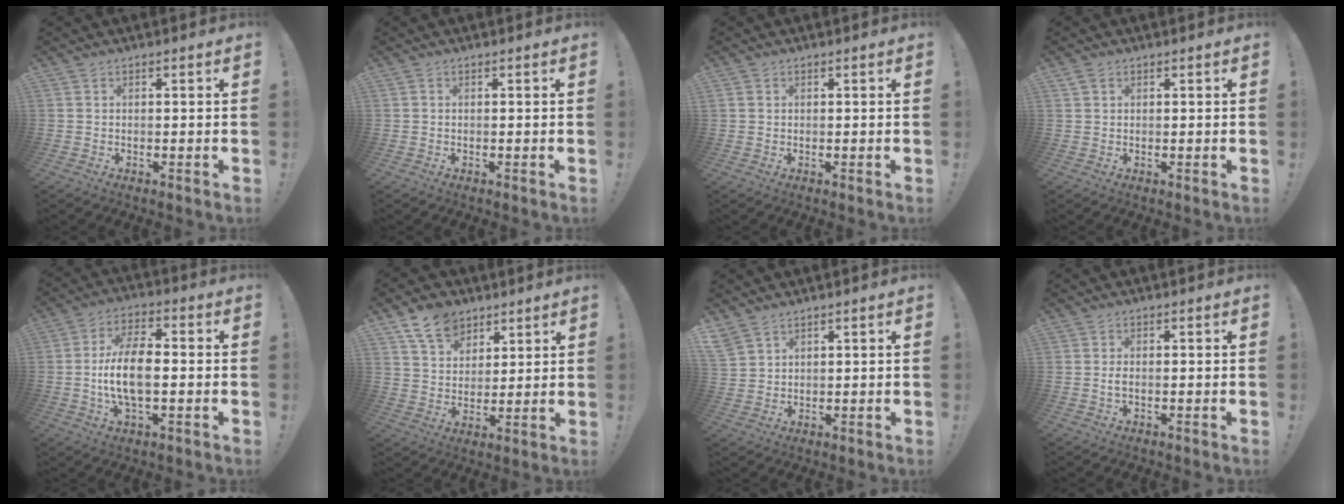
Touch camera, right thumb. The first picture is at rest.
{"total": 0.0}
{"total": 0.7, "force": [0.3, 0.7, 0.1], "torque": [0.001, 0.001, 0.005]}
{"total": 1.4, "force": [0.9, 0.9, 0.6], "torque": [-0.011, 0.000, 0.016]}
{"total": 12.2, "force": [-1.6, 5.7, 10.6], "torque": [-0.200, 0.008, -0.031]}
{"total": 10.9, "force": [7.3, 7.2, 3.7], "torque": [-0.059, -0.044, 0.141]}
{"total": 4.1, "force": [3.2, 2.0, 1.5], "torque": [-0.035, -0.015, 0.066]}
{"total": 1.3, "force": [-0.4, 0.4, 1.1], "torque": [-0.024, 0.005, -0.007]}